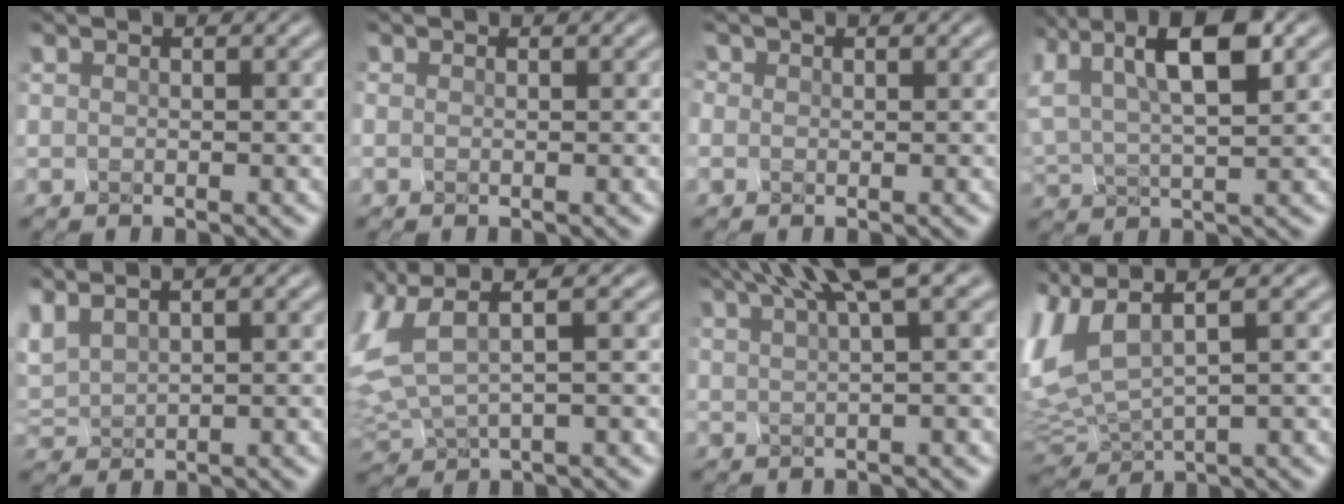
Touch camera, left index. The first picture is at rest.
{"total": 0.0}
{"total": 0.7, "force": [0.1, -0.3, -0.6], "torque": [0.002, -0.003, 0.009]}
{"total": 11.4, "force": [5.8, 4.6, 8.6], "torque": [-0.175, 0.032, 0.094]}
{"total": 2.3, "force": [2.2, 0.3, 0.5], "torque": [-0.041, 0.017, 0.060]}
{"total": 5.1, "force": [2.4, 2.2, 4.0], "torque": [-0.123, 0.010, 0.054]}
{"total": 6.3, "force": [4.2, 1.0, 4.7], "torque": [-0.050, 0.026, 0.065]}
{"total": 7.5, "force": [3.2, 3.0, 6.1], "torque": [-0.172, 0.013, 0.071]}